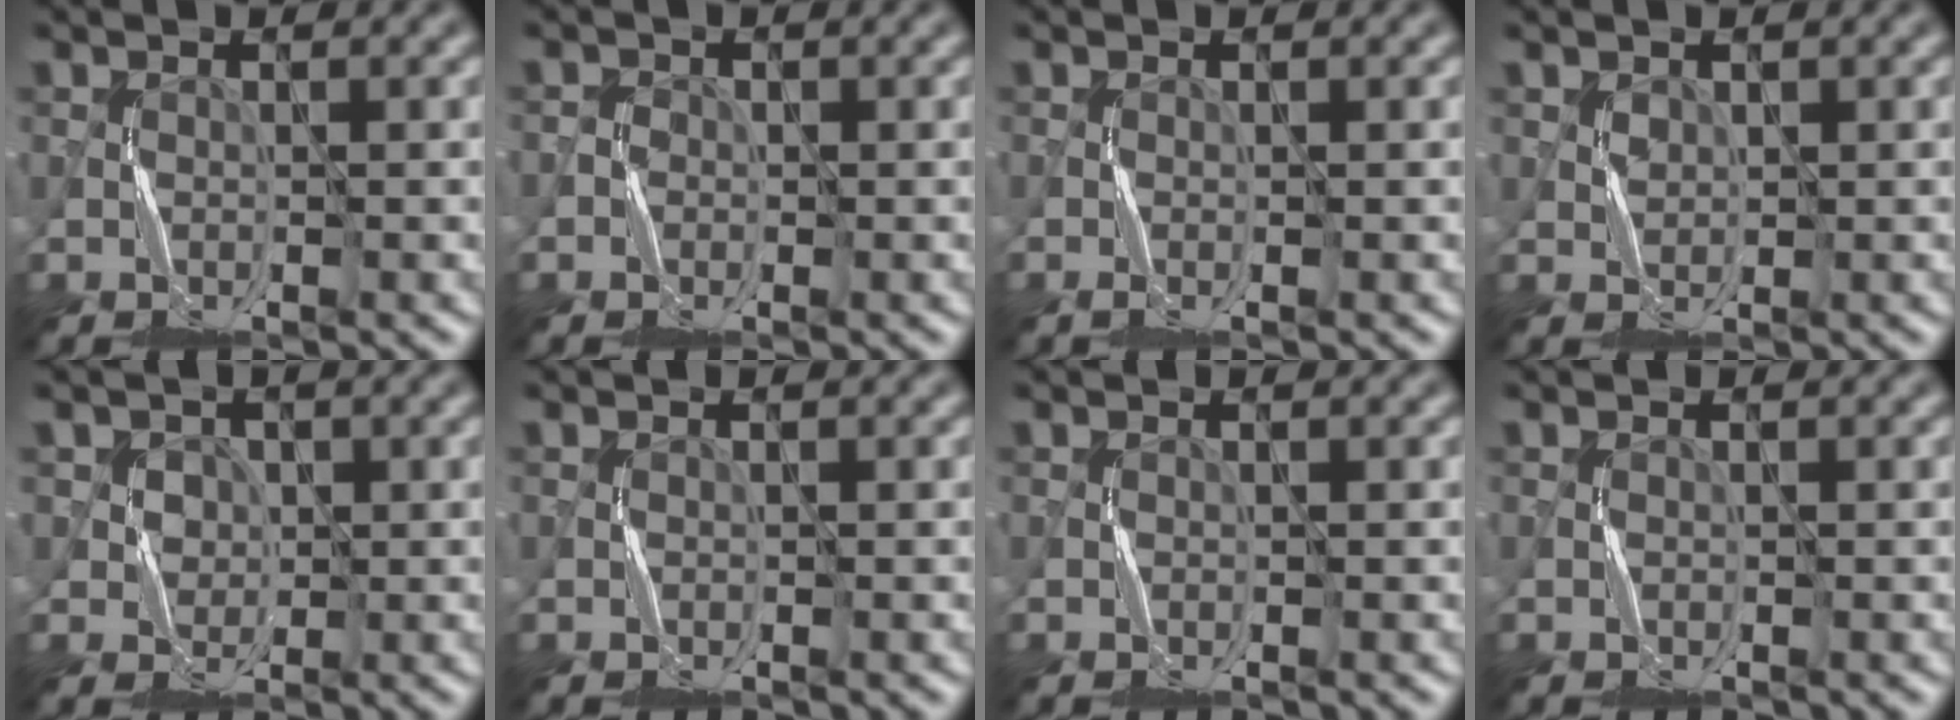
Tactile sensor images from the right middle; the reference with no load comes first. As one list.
[{"total": 1.2, "force": [-0.5, 1.0, -0.1], "torque": [0.004, 0.004, -0.012]}, {"total": 0.7, "force": [-0.4, 0.1, 0.6], "torque": [-0.017, -0.001, -0.008]}, {"total": 0.9, "force": [0.6, 0.7, -0.1], "torque": [-0.003, 0.002, 0.016]}, {"total": 3.7, "force": [1.8, 3.2, 0.7], "torque": [-0.026, 0.005, 0.030]}, {"total": 0.0}, {"total": 0.0}, {"total": 0.0}]